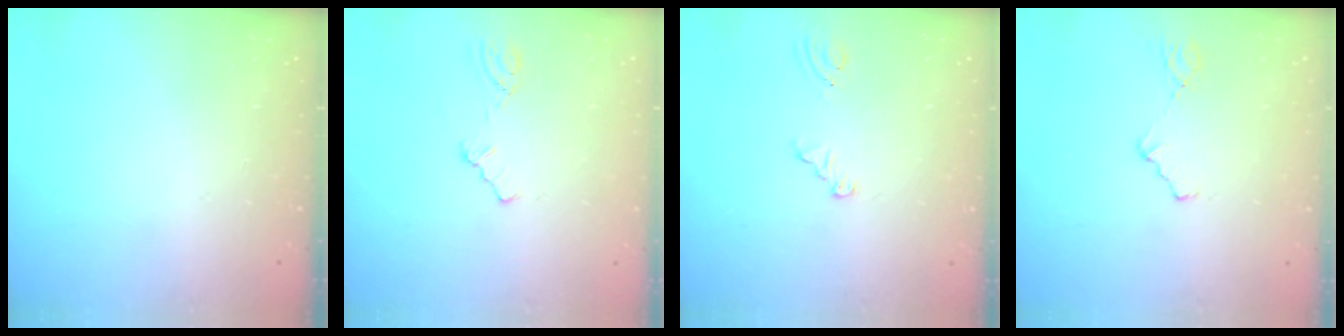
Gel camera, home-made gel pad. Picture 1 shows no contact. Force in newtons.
{"total": 1.9, "press": 1.9, "slide": 0.3}
{"total": 4.4, "press": 1.7, "slide": 4.0}
{"total": 1.9, "press": 1.9, "slide": 0.3}